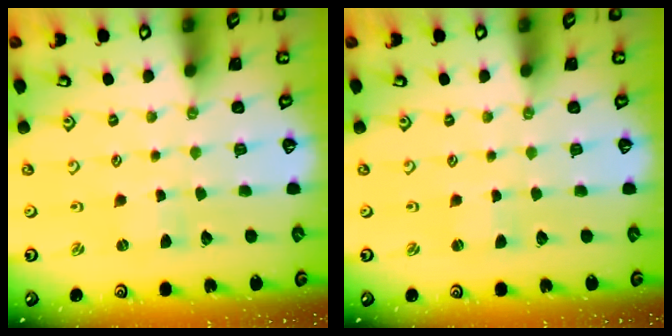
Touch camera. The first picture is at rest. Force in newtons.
{"total": 0.9, "press": 0.9, "slide": 0.2}